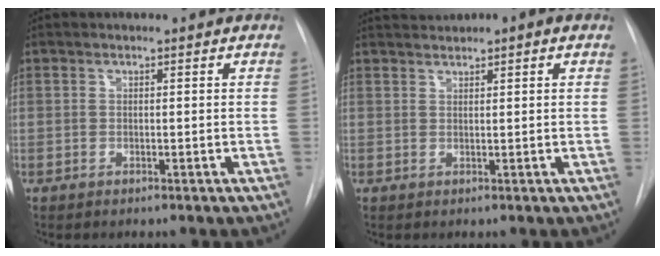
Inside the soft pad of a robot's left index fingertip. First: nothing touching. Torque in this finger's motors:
{"motor_torque": [0.87, -1.27, 0.02, -0.07]}